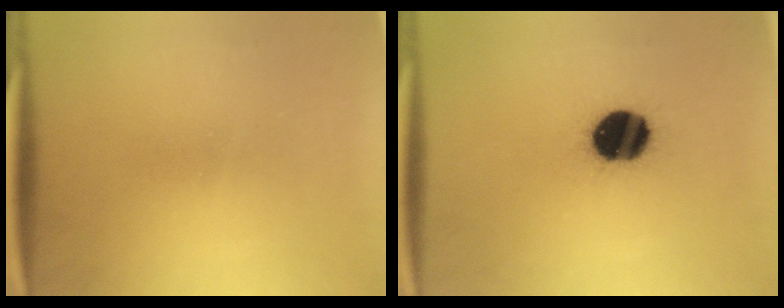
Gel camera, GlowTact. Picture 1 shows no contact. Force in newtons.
{"total": 14.9}